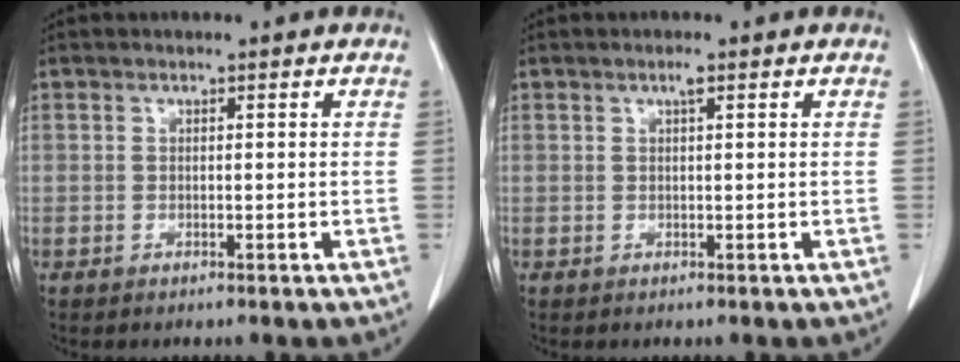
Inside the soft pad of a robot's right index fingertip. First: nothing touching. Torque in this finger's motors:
{"motor_torque": [0.00, 0.03, 0.00, 0.00]}